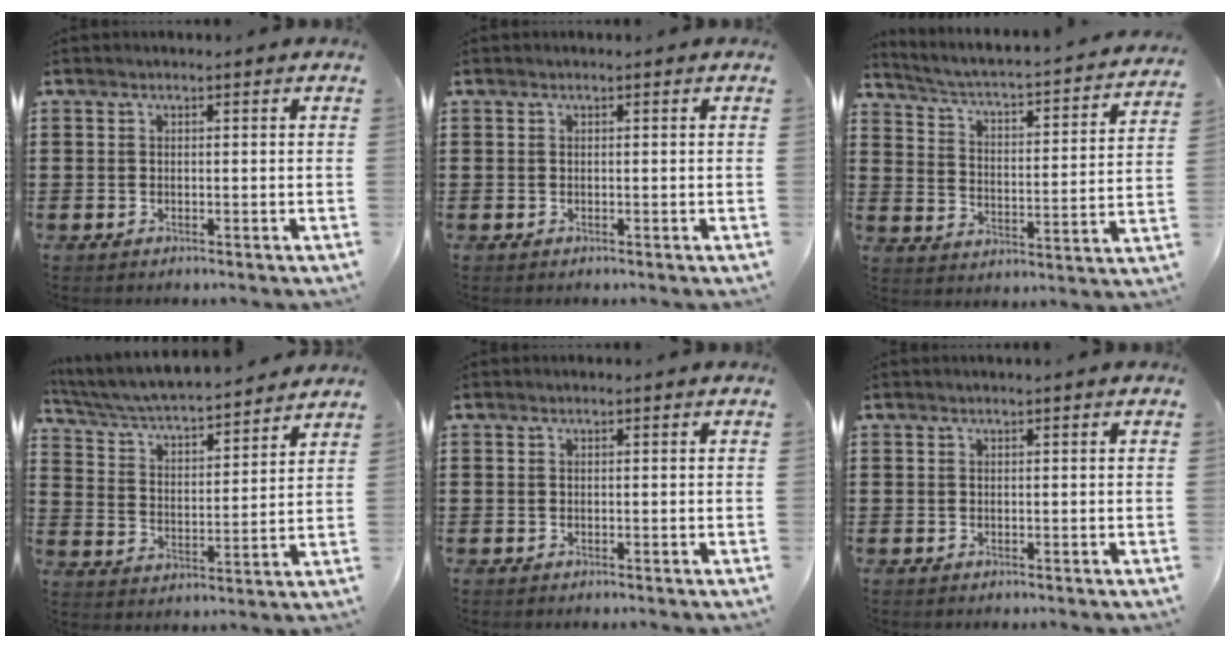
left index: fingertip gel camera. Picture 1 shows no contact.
{"total": 0.0}
{"total": 2.2, "force": [1.9, -0.2, 1.1], "torque": [-0.038, -0.032, 0.019]}
{"total": 4.6, "force": [4.3, 0.3, 1.5], "torque": [-0.051, -0.036, 0.066]}
{"total": 0.0}
{"total": 0.0}